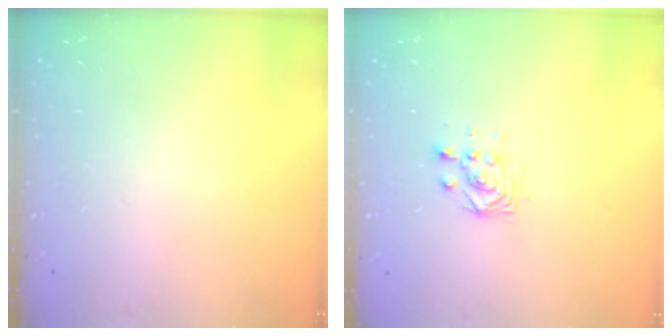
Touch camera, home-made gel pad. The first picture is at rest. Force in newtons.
{"total": 3.1, "press": 3.1, "slide": 0.0}